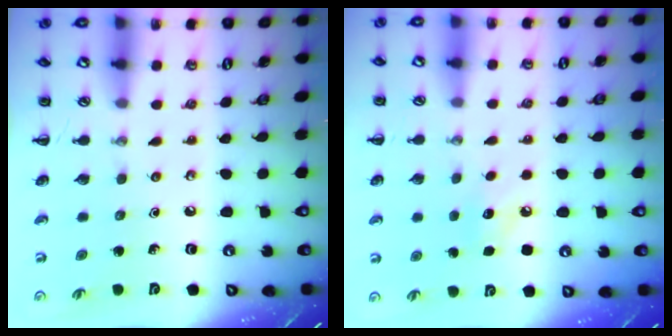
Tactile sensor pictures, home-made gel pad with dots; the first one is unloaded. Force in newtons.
{"total": 6.7, "press": 6.5, "slide": 1.6}